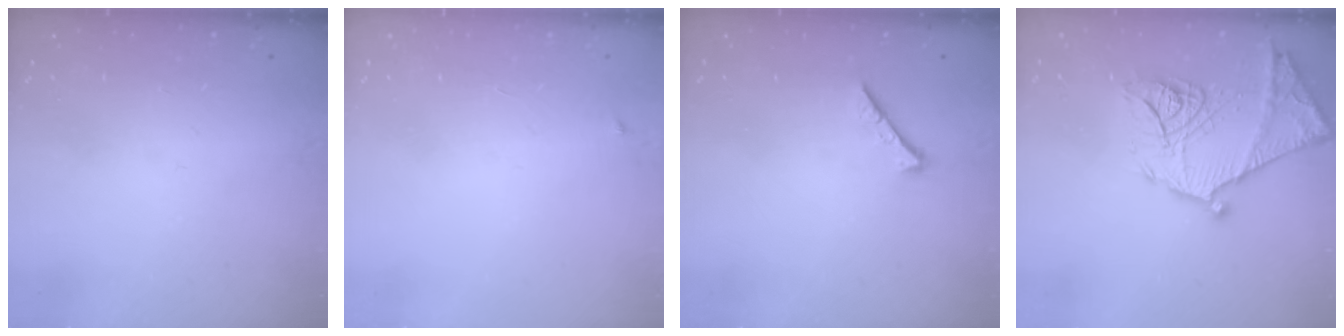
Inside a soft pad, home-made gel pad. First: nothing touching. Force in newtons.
{"total": 2.3, "press": 2.3, "slide": 0.3}
{"total": 0.0}
{"total": 20.5, "press": 20.5, "slide": 1.8}